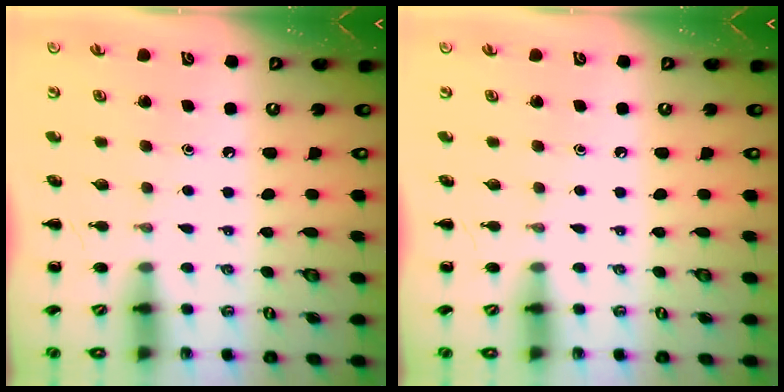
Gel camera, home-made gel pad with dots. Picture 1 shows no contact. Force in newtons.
{"total": 0.0}